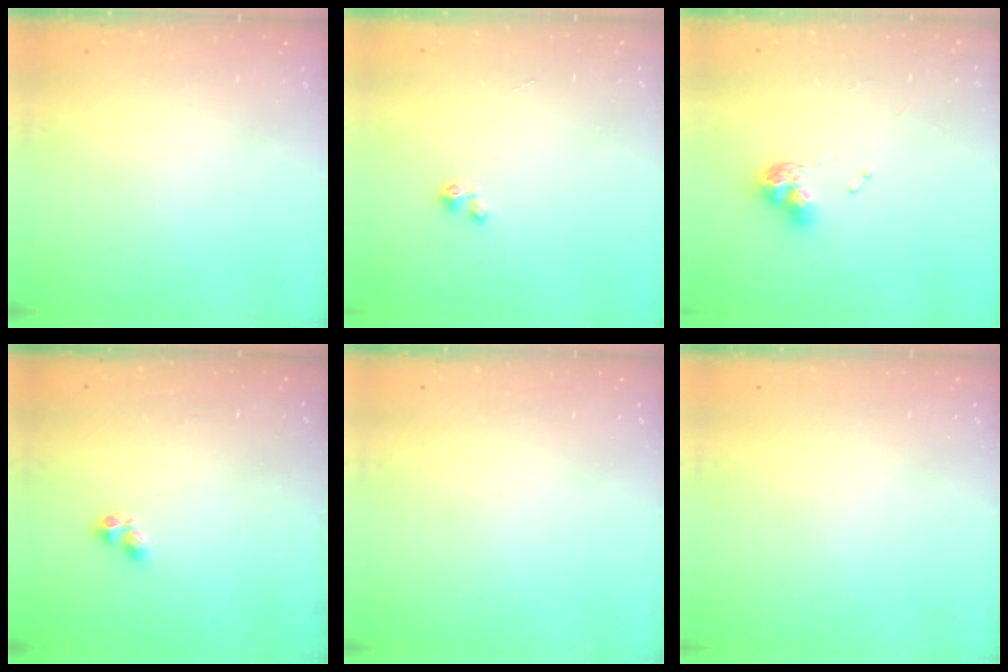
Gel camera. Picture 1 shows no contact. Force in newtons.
{"total": 1.6, "press": 1.6, "slide": 0.2}
{"total": 8.8, "press": 8.7, "slide": 1.1}
{"total": 1.8, "press": 1.7, "slide": 0.5}
{"total": 0.0}
{"total": 0.0}